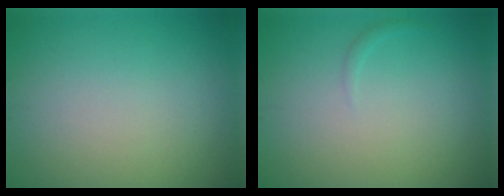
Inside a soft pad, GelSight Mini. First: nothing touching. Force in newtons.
{"total": 0.5, "press": 0.5, "slide": 0.1}